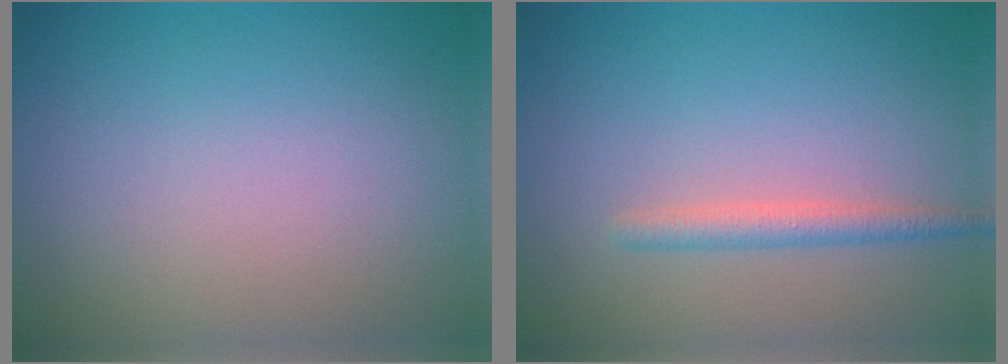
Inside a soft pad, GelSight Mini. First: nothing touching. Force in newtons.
{"total": 1.8, "press": 1.8, "slide": 0.1}